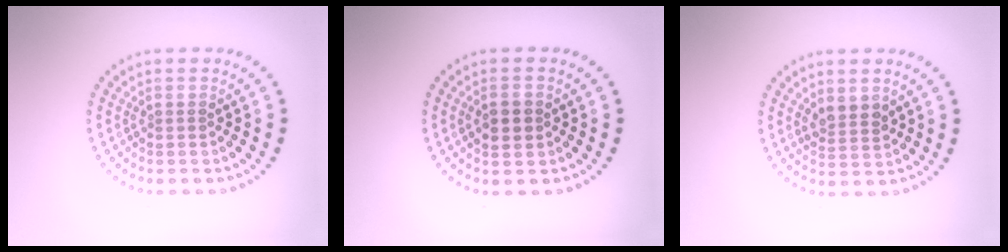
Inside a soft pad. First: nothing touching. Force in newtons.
{"total": 2.5, "press": 2.5, "slide": 0.2}
{"total": 2.4, "press": 2.2, "slide": 0.9}